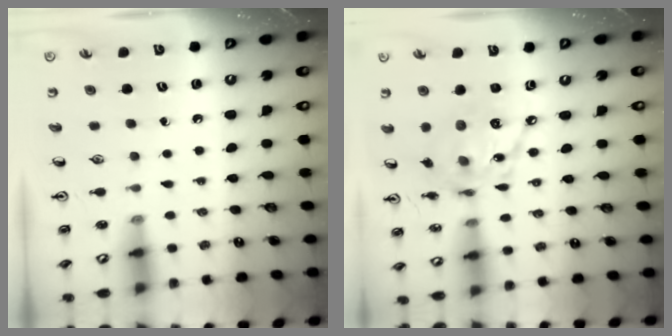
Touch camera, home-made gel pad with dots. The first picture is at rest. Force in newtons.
{"total": 15.0, "press": 15.0, "slide": 0.8}